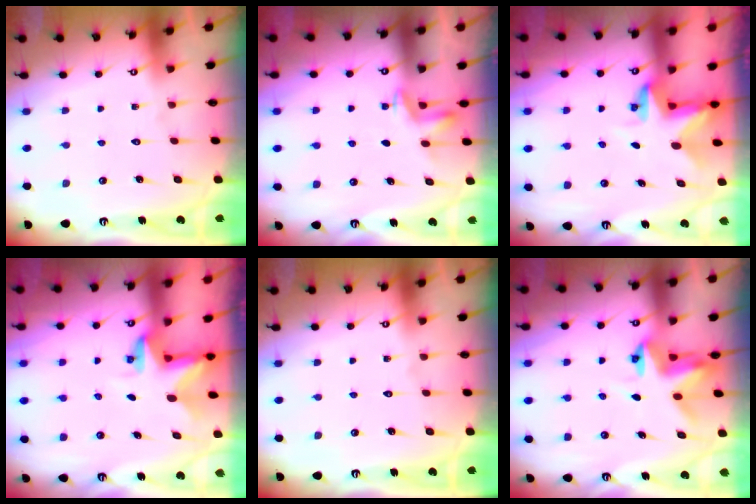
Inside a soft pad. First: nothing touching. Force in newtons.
{"total": 3.6, "press": 3.5, "slide": 0.6}
{"total": 3.1, "press": 3.1, "slide": 0.2}
{"total": 2.8, "press": 2.8, "slide": 0.2}
{"total": 0.0}
{"total": 4.1, "press": 4.1, "slide": 0.2}